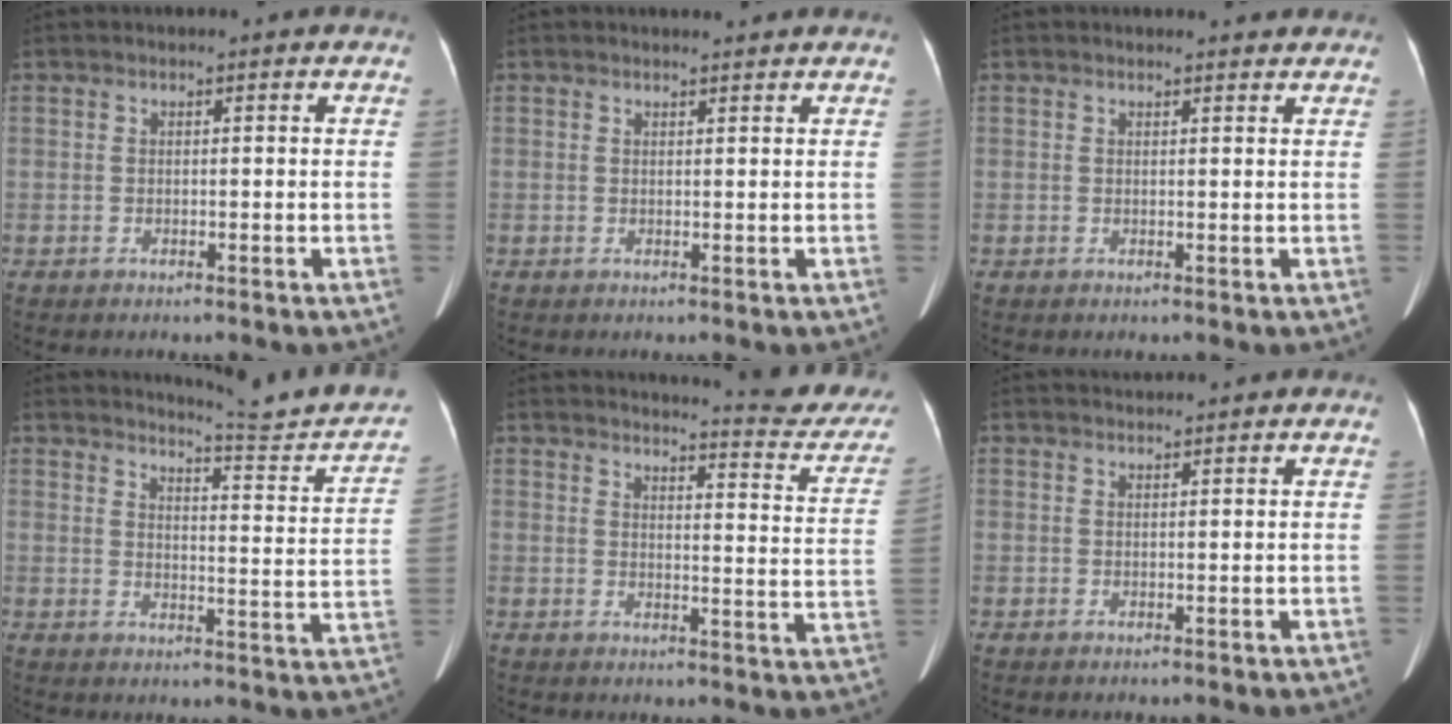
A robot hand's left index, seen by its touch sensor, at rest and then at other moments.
{"total": 1.6, "force": [1.5, -0.2, 0.2], "torque": [-0.009, 0.000, 0.023]}
{"total": 1.9, "force": [1.9, 0.3, 0.2], "torque": [-0.011, 0.000, 0.017]}
{"total": 12.8, "force": [12.3, -0.7, 3.3], "torque": [-0.037, -0.063, 0.147]}
{"total": 15.9, "force": [15.3, 1.2, 4.0], "torque": [-0.035, -0.090, 0.153]}
{"total": 1.2, "force": [1.1, -0.2, -0.1], "torque": [-0.004, 0.013, 0.026]}